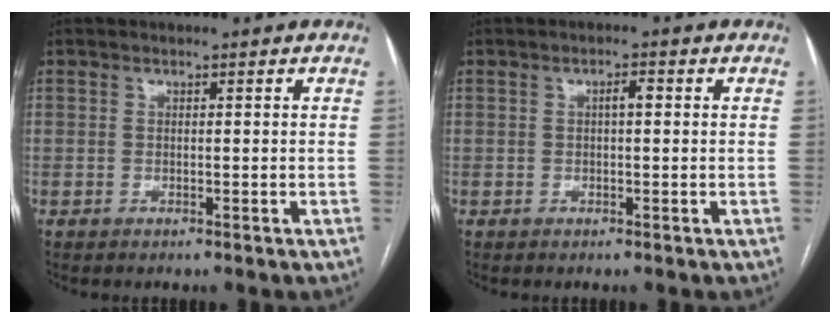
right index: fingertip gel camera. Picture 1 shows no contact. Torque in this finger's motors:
{"motor_torque": [0.35, 0.15, 0.18, 0.04]}